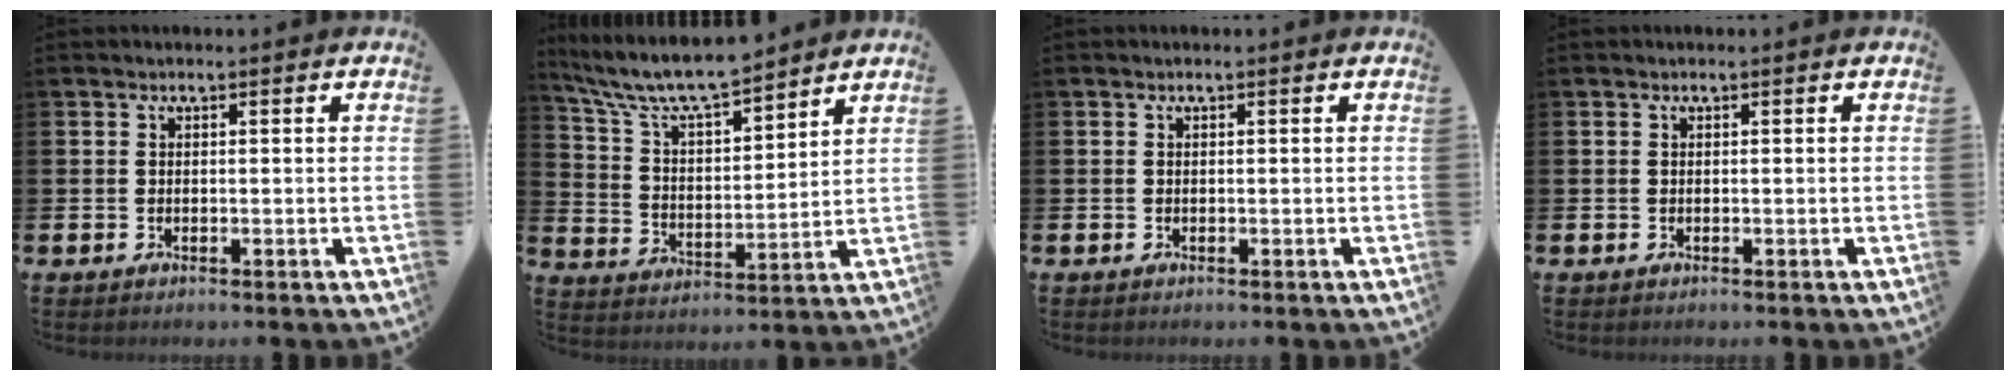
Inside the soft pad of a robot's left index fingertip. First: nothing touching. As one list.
[{"total": 8.9, "force": [8.3, 1.3, 2.9], "torque": [-0.095, -0.048, 0.150]}, {"total": 0.0}, {"total": 0.0}]